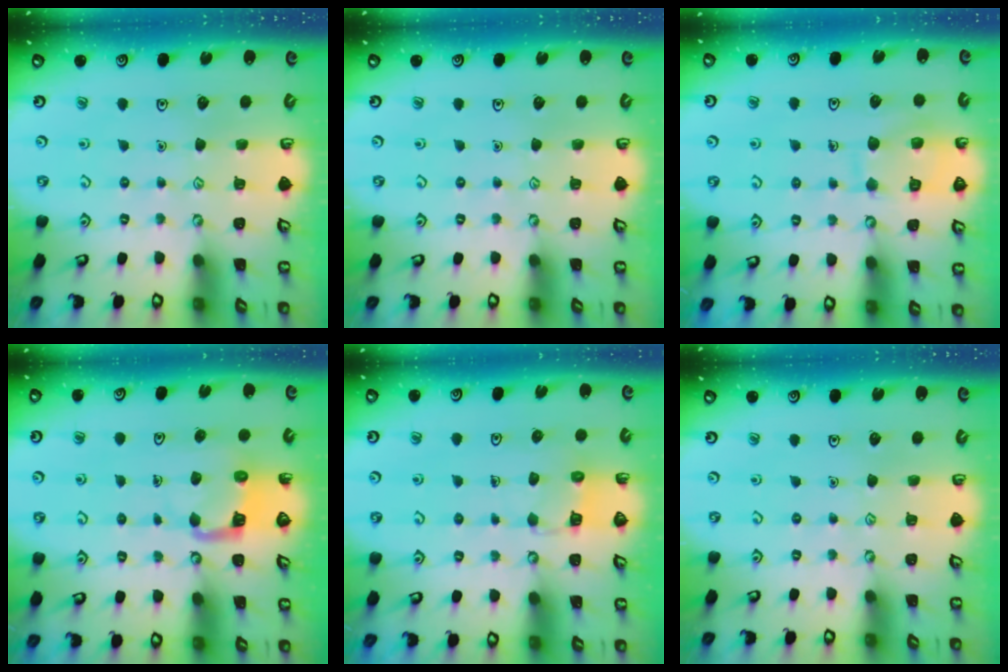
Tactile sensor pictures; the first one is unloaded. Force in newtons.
{"total": 0.0}
{"total": 10.5, "press": 10.4, "slide": 0.9}
{"total": 4.5, "press": 4.5, "slide": 0.1}
{"total": 6.2, "press": 6.2, "slide": 0.3}
{"total": 0.0}